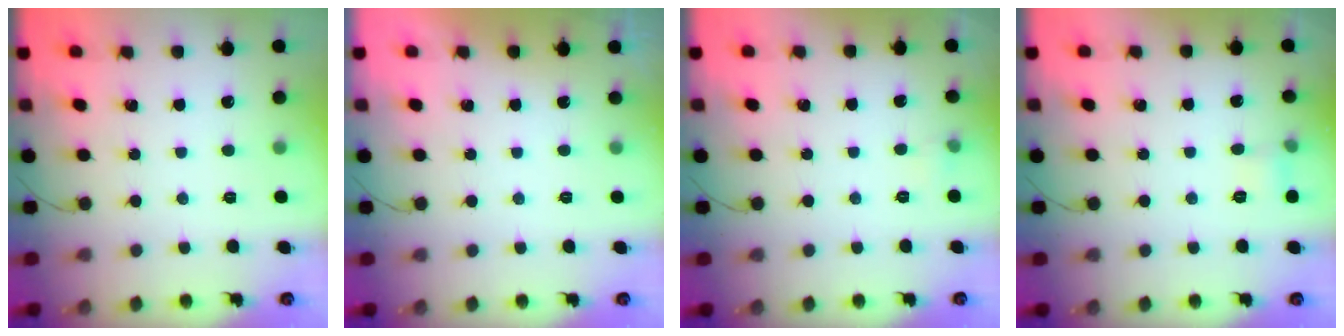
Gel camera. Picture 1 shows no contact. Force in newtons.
{"total": 0.0}
{"total": 3.0, "press": 2.7, "slide": 1.3}
{"total": 4.5, "press": 4.2, "slide": 1.4}